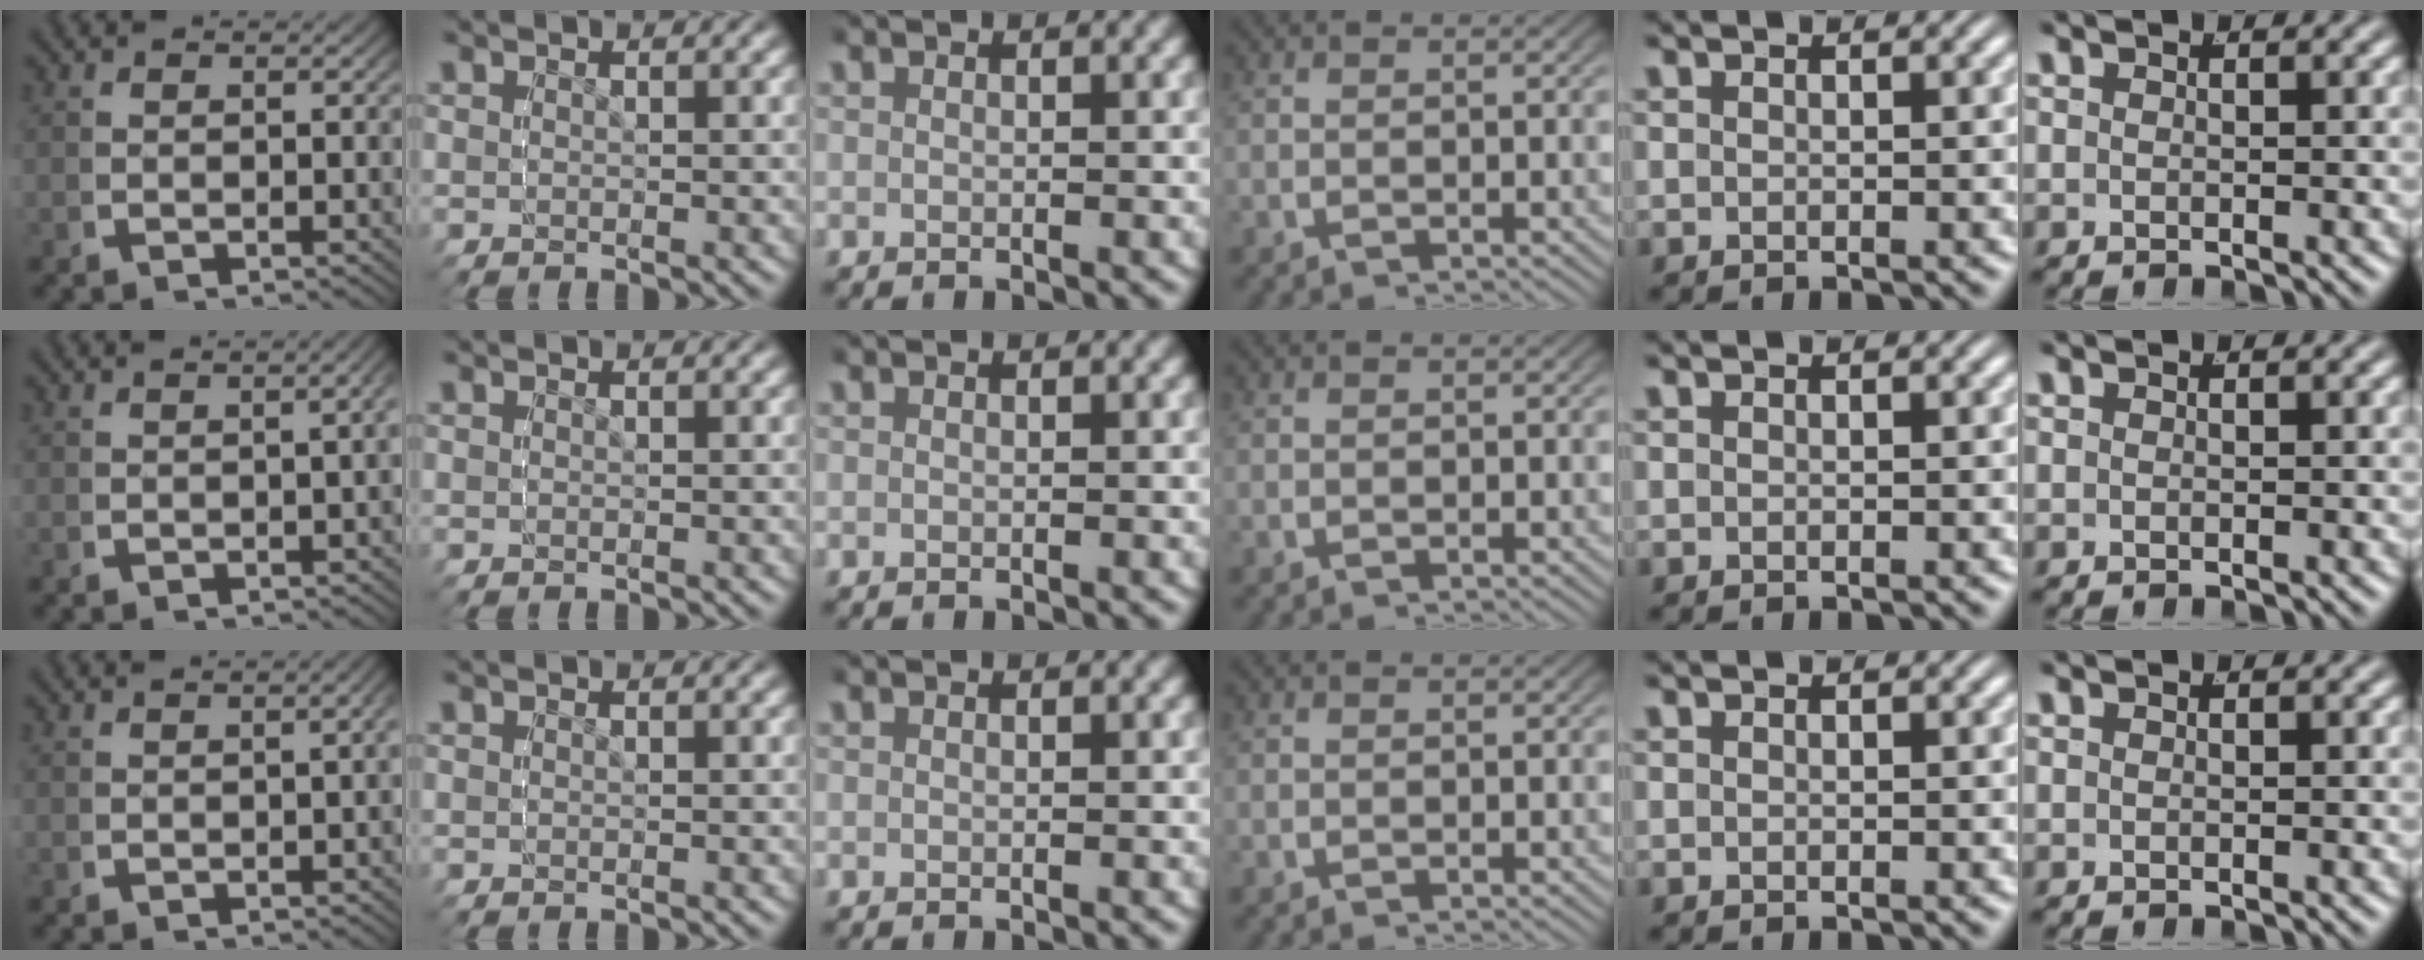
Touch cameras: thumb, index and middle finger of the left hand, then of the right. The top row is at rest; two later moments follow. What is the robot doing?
{"motion": "grasp_and_lifting", "object": "bottle"}